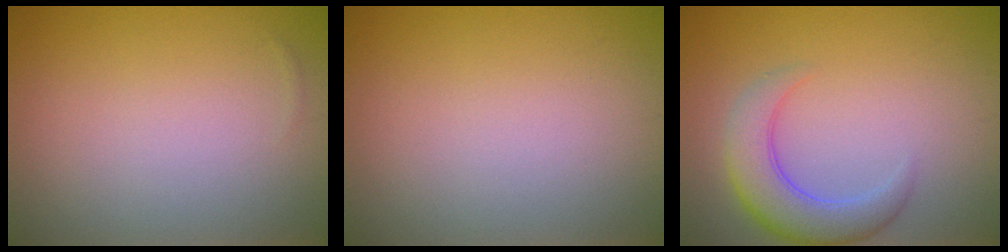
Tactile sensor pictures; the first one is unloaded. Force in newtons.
{"total": 0.0}
{"total": 4.7, "press": 4.7, "slide": 0.3}